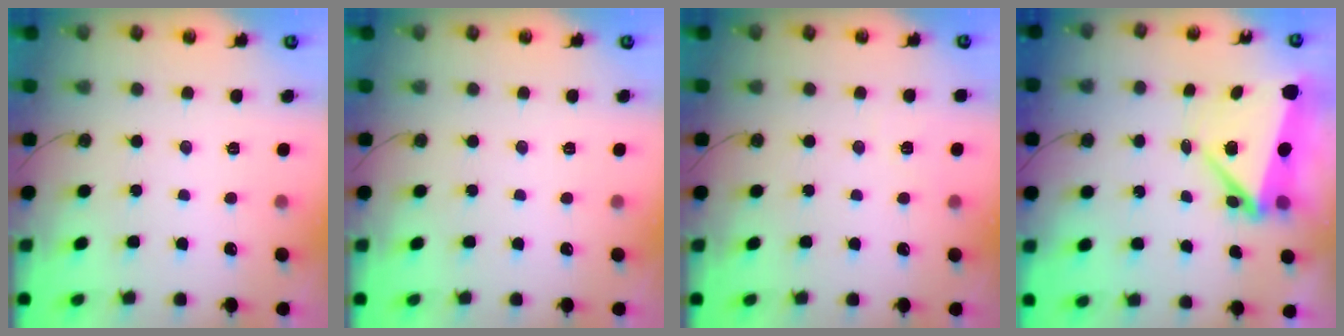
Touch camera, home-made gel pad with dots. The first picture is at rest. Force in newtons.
{"total": 0.0}
{"total": 2.4, "press": 2.2, "slide": 1.0}
{"total": 7.3, "press": 7.3, "slide": 1.2}